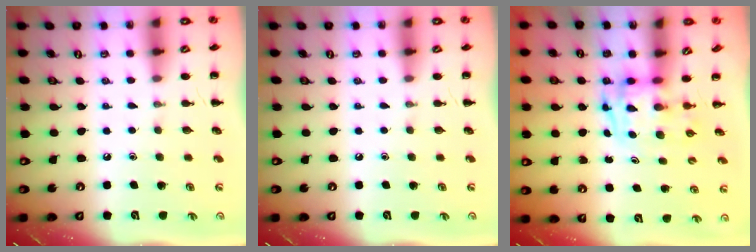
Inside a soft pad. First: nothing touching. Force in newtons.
{"total": 0.0}
{"total": 3.3, "press": 3.3, "slide": 0.6}